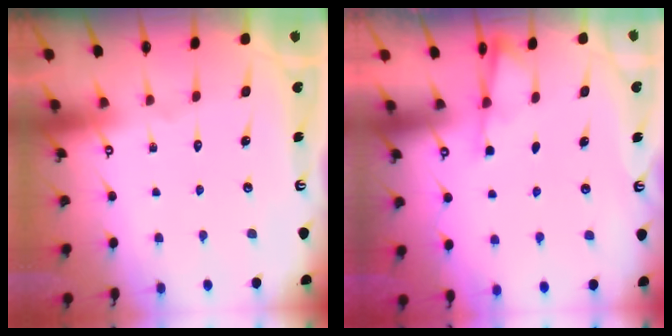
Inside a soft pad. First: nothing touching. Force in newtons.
{"total": 3.2, "press": 3.2, "slide": 0.5}